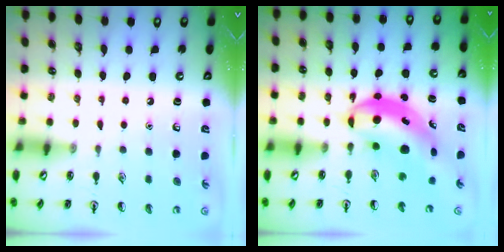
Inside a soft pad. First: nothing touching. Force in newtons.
{"total": 8.4, "press": 8.2, "slide": 1.8}